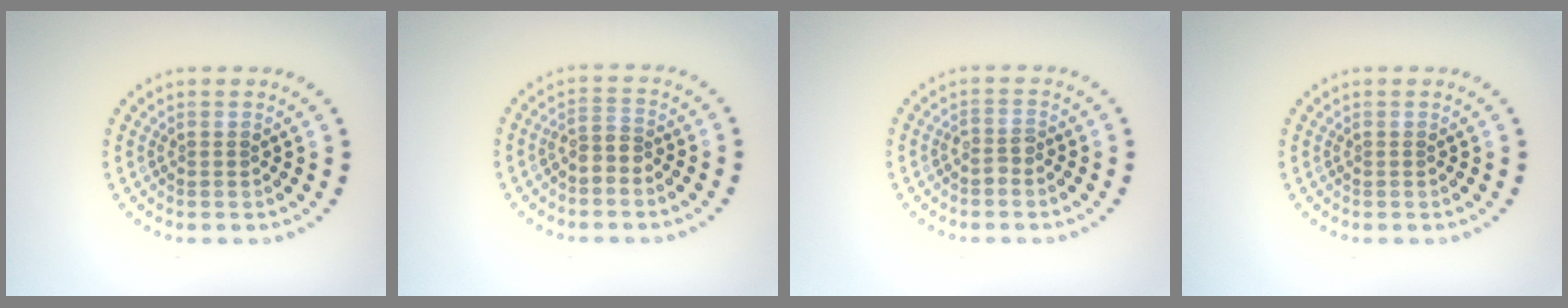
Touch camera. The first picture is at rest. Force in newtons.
{"total": 1.7, "press": 1.3, "slide": 1.1}
{"total": 1.2, "press": 1.0, "slide": 0.7}
{"total": 0.0}